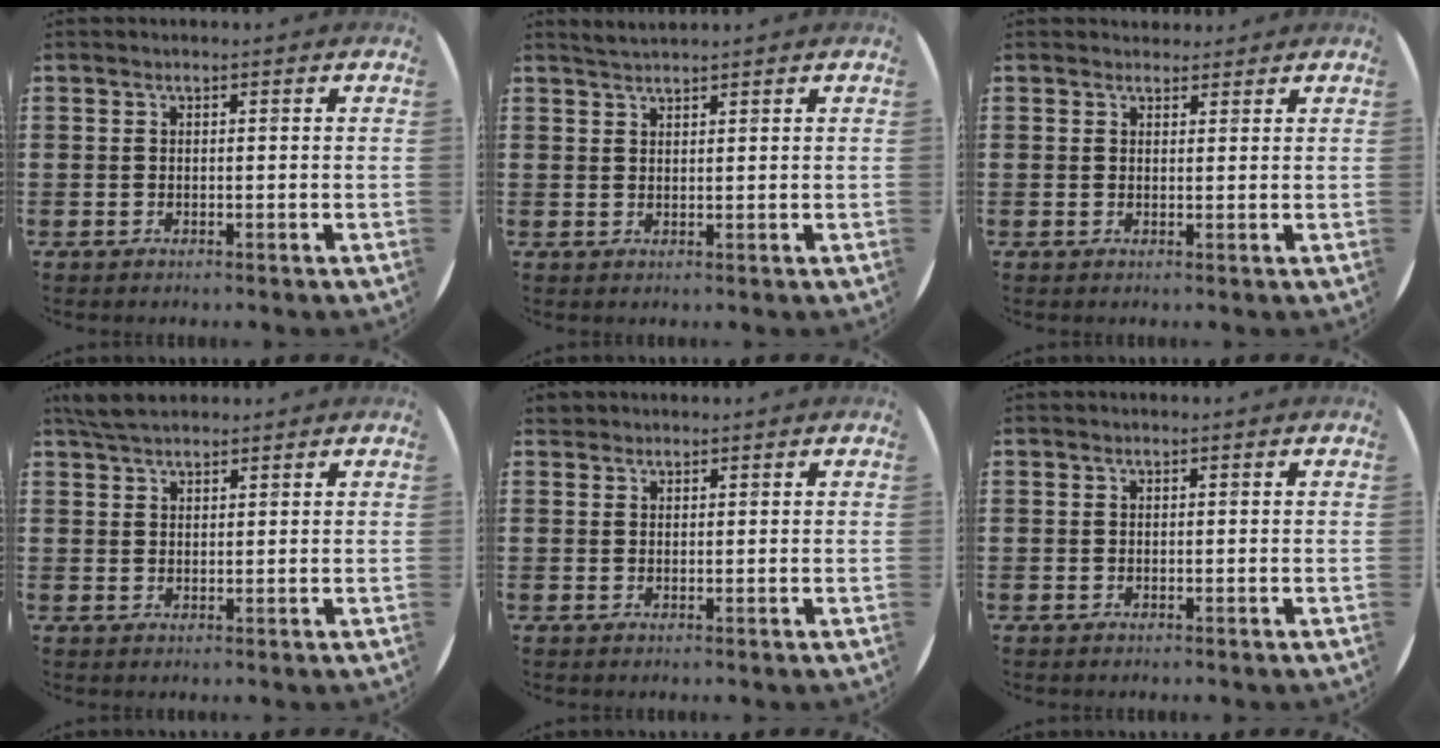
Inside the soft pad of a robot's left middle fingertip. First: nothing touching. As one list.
[{"total": 1.5, "force": [1.4, -0.1, 0.3], "torque": [-0.006, 0.001, 0.027]}, {"total": 1.4, "force": [1.3, 0.5, 0.0], "torque": [0.006, 0.000, 0.025]}, {"total": 3.9, "force": [3.4, 1.2, 1.5], "torque": [-0.036, 0.001, 0.065]}, {"total": 0.9, "force": [0.8, 0.3, 0.0], "torque": [-0.001, 0.002, 0.017]}, {"total": 0.0}]